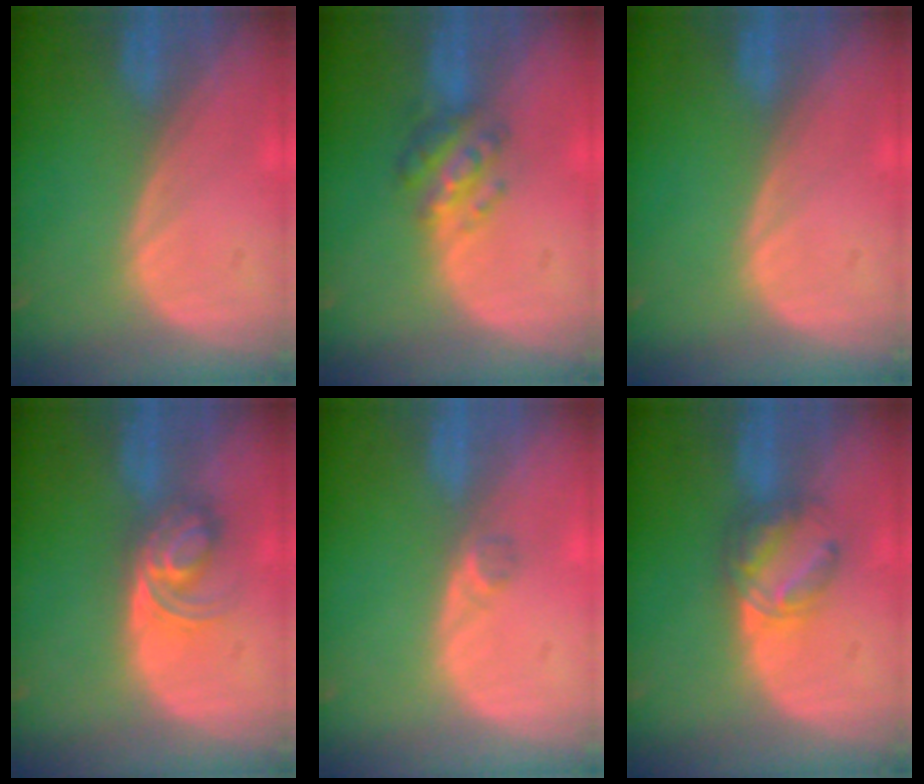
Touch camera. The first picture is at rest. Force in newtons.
{"total": 5.1, "press": 5.0, "slide": 1.2}
{"total": 0.0}
{"total": 5.7, "press": 5.2, "slide": 2.4}
{"total": 1.3, "press": 1.1, "slide": 0.7}
{"total": 6.1, "press": 5.3, "slide": 3.0}